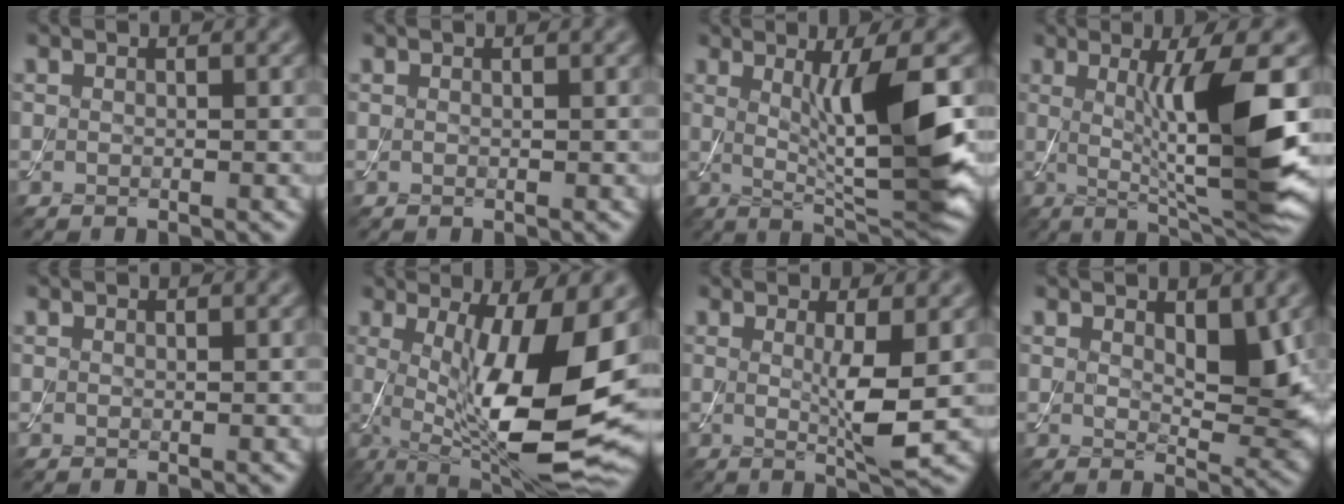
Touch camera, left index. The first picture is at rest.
{"total": 0.0}
{"total": 8.2, "force": [1.1, 1.3, 8.0], "torque": [-0.126, -0.015, 0.028]}
{"total": 9.5, "force": [0.7, 1.4, 9.4], "torque": [-0.142, -0.013, 0.020]}
{"total": 0.0}
{"total": 14.4, "force": [-0.3, 3.7, 13.9], "torque": [-0.217, -0.013, -0.001]}
{"total": 3.6, "force": [0.2, 0.4, 3.6], "torque": [-0.064, -0.012, 0.007]}
{"total": 3.9, "force": [1.3, 1.9, 3.2], "torque": [-0.049, -0.010, 0.026]}